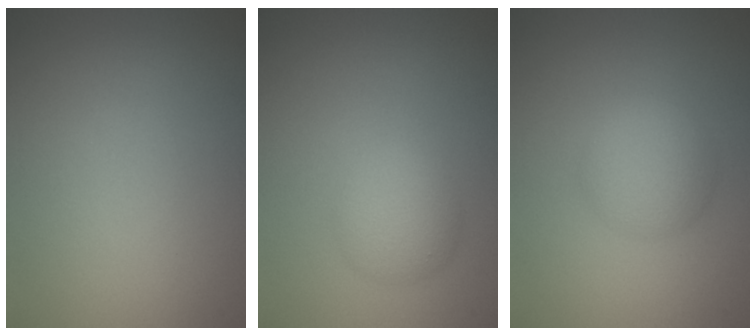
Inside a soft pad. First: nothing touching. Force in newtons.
{"total": 2.9, "press": 2.9, "slide": 0.1}
{"total": 3.3, "press": 3.3, "slide": 0.1}